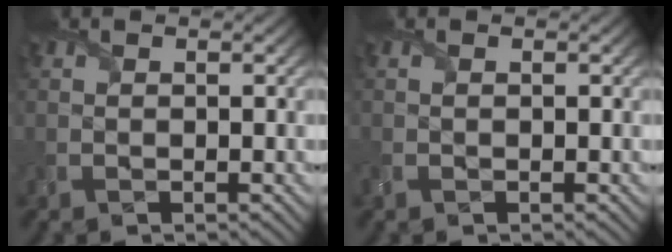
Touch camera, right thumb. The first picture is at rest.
{"total": 1.3, "force": [-0.1, 1.0, 0.8], "torque": [-0.025, -0.002, 0.001]}